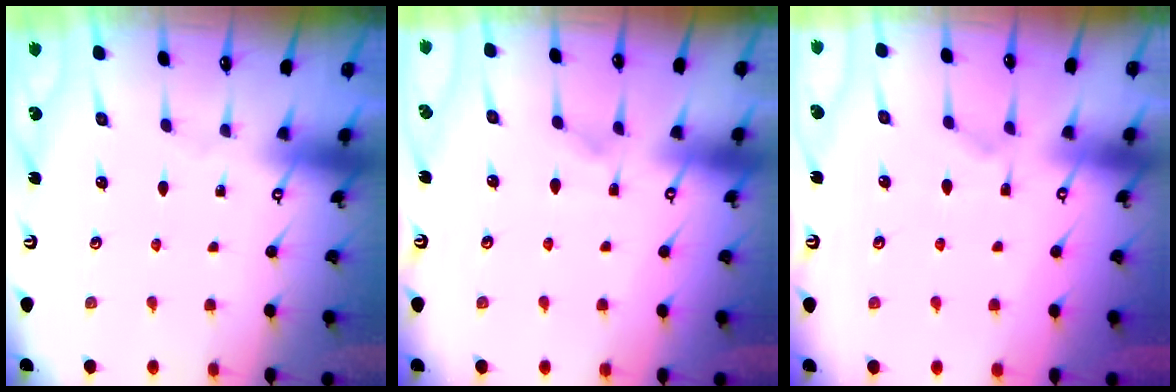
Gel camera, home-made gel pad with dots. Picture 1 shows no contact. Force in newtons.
{"total": 4.0, "press": 3.9, "slide": 0.4}
{"total": 1.6, "press": 0.9, "slide": 1.4}